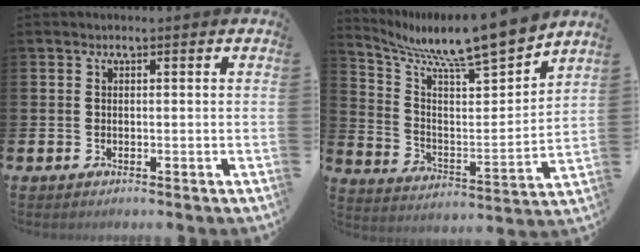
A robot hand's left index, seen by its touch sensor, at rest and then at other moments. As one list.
[{"total": 10.9, "force": [10.2, 0.6, 3.7], "torque": [-0.097, -0.091, 0.169]}]